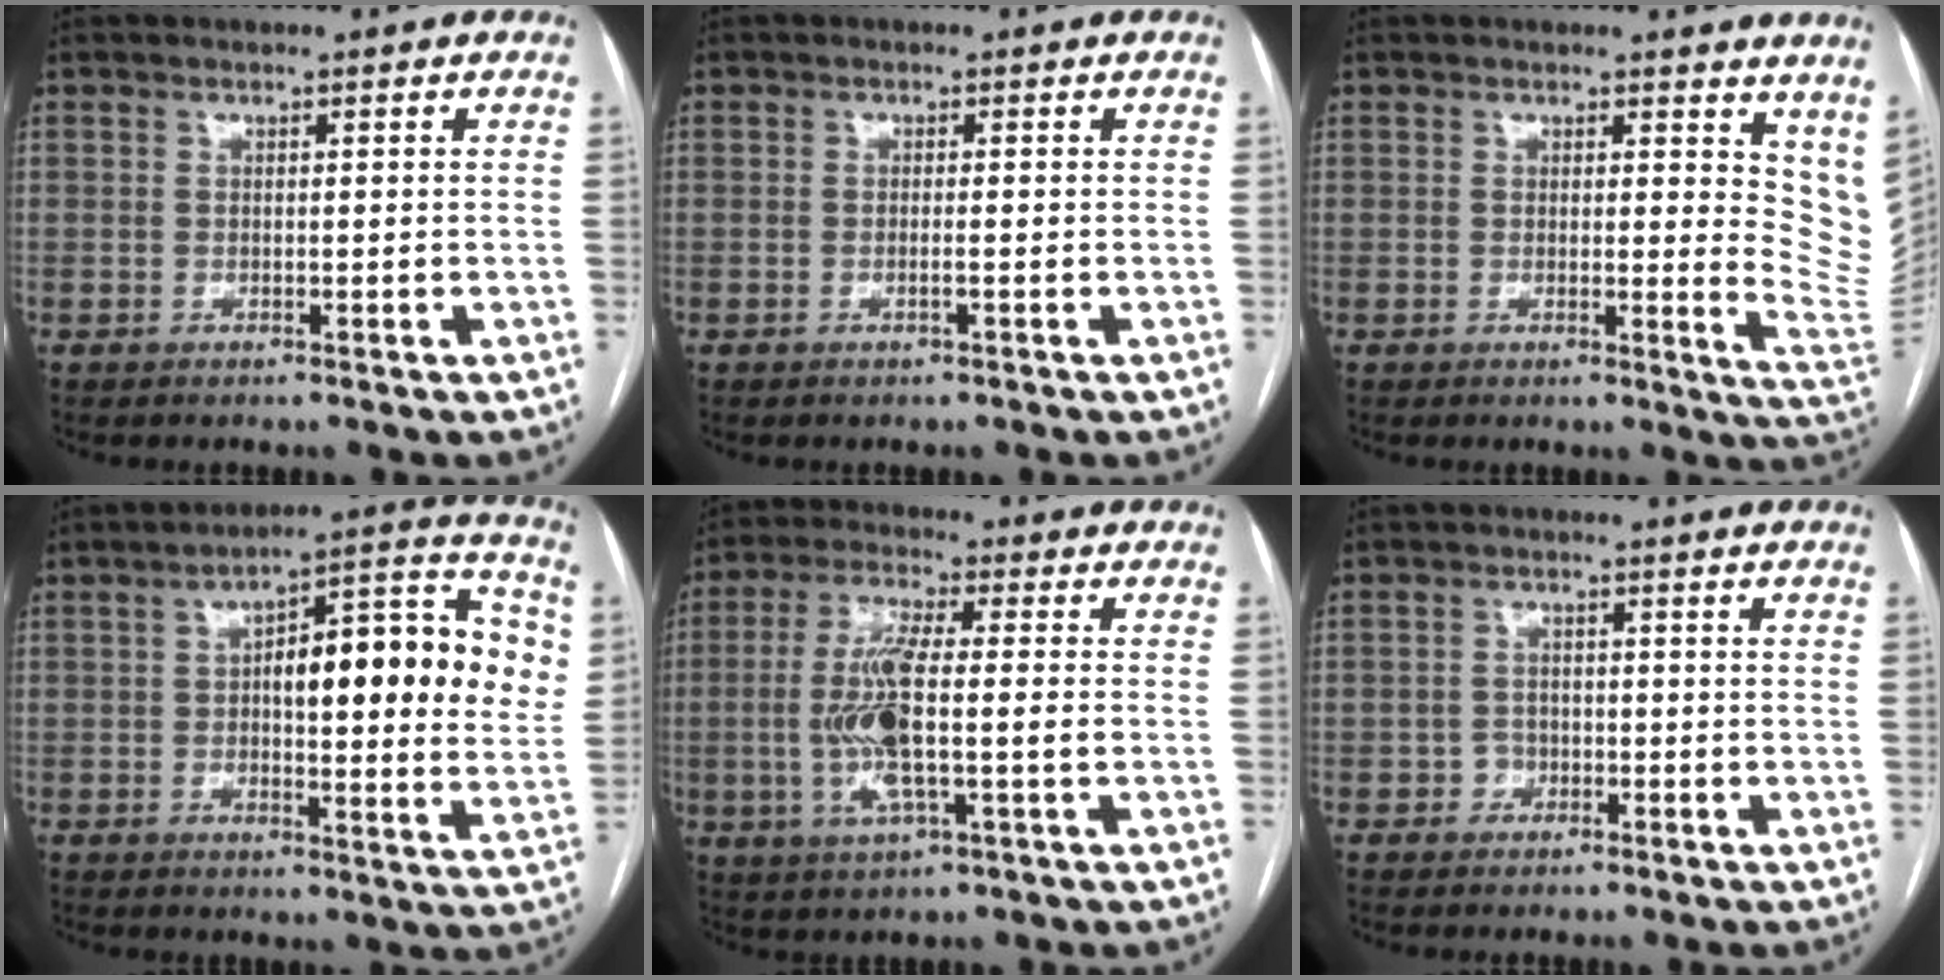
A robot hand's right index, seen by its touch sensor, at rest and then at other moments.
{"total": 0.9, "force": [-0.3, -0.1, 0.8], "torque": [-0.017, 0.000, -0.005]}
{"total": 9.7, "force": [7.1, 3.8, 5.3], "torque": [-0.046, -0.035, 0.059]}
{"total": 18.5, "force": [2.8, 5.2, 17.5], "torque": [-0.231, 0.036, 0.036]}
{"total": 10.7, "force": [-1.4, 1.6, 10.5], "torque": [-0.220, 0.000, -0.028]}
{"total": 2.3, "force": [-1.1, 2.0, 0.3], "torque": [0.003, 0.010, -0.021]}